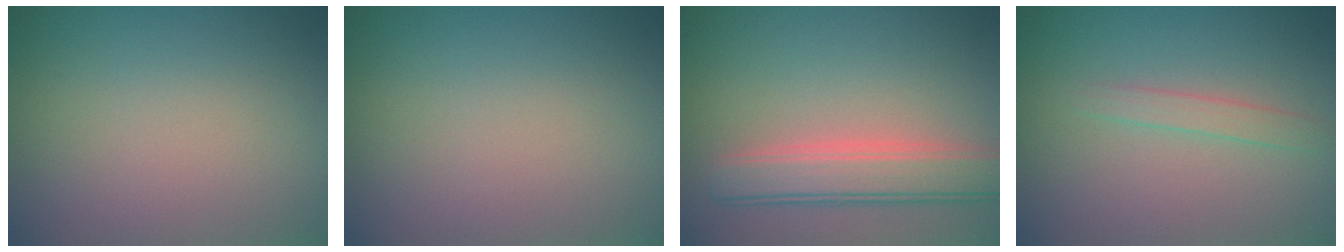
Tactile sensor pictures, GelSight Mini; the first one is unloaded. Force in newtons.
{"total": 0.0}
{"total": 4.8, "press": 4.8, "slide": 0.6}
{"total": 1.3, "press": 1.3, "slide": 0.0}